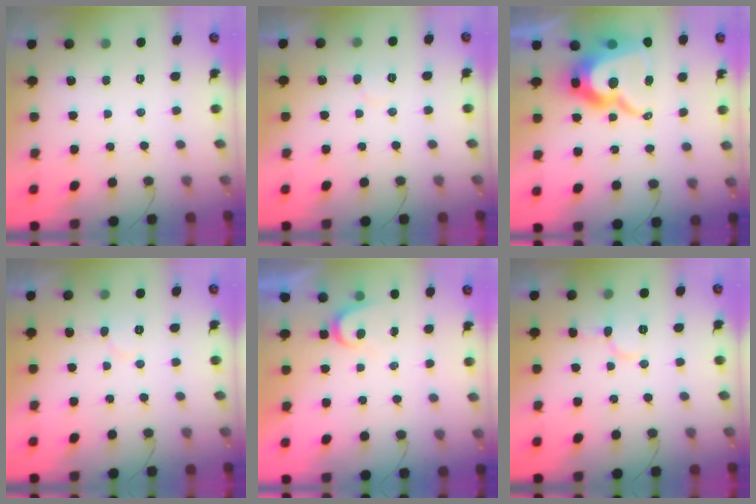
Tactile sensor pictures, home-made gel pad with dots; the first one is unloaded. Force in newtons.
{"total": 4.0, "press": 4.0, "slide": 0.4}
{"total": 19.4, "press": 19.4, "slide": 1.4}
{"total": 4.9, "press": 4.9, "slide": 0.5}
{"total": 3.7, "press": 3.6, "slide": 0.4}
{"total": 7.7, "press": 7.7, "slide": 0.4}